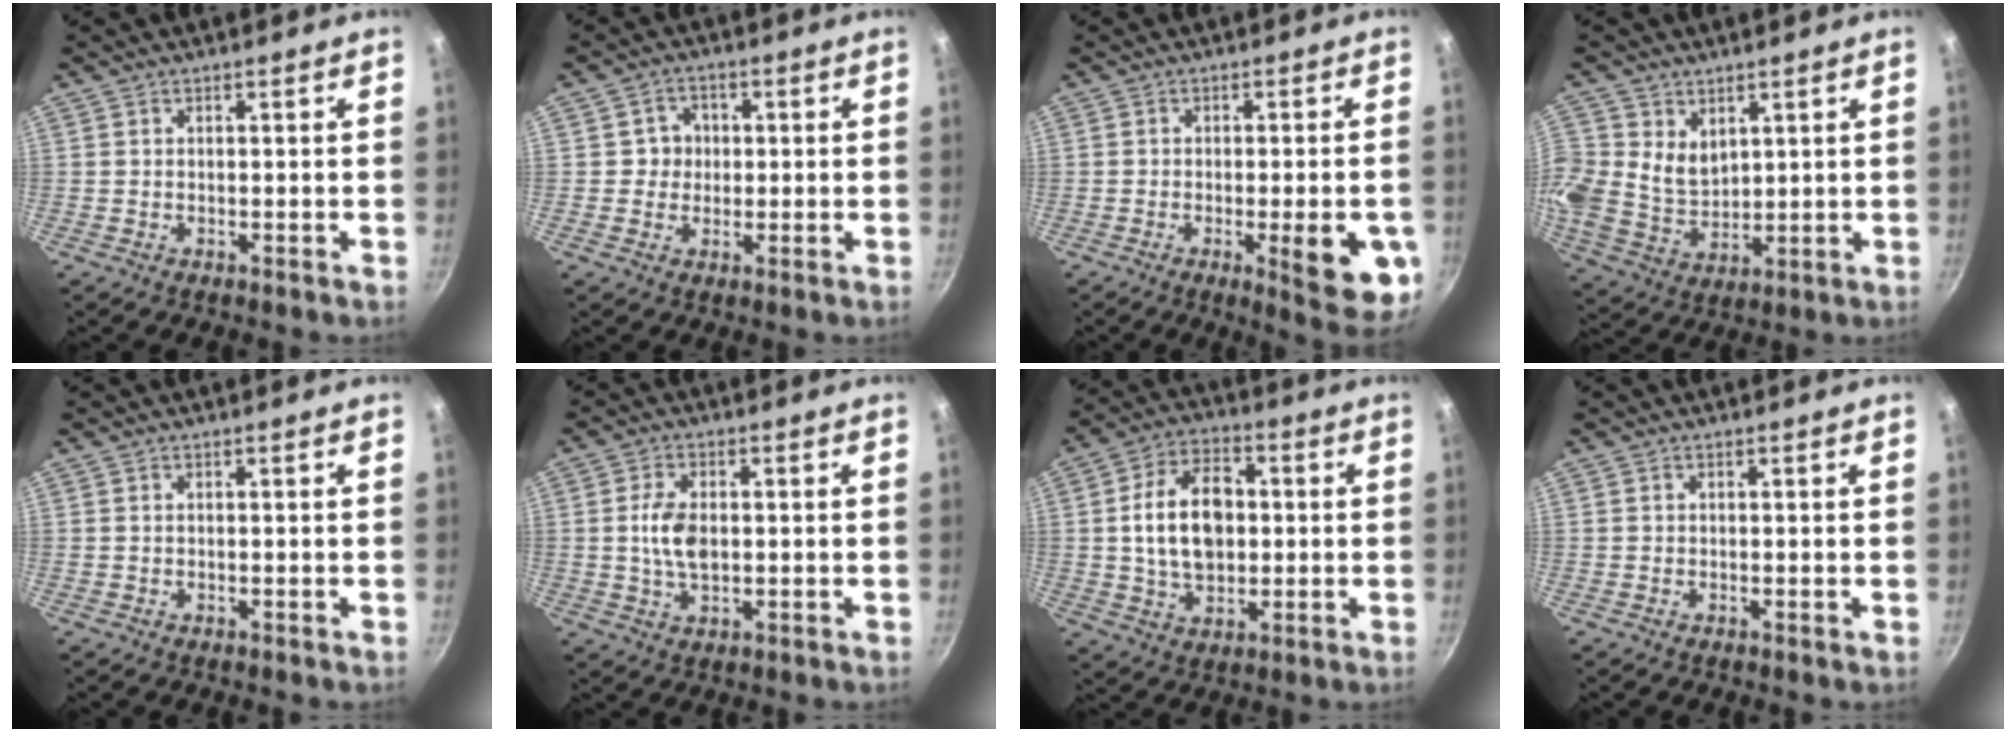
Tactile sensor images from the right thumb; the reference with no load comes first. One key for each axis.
{"total": 4.1, "fx": 0.2, "fy": 3.9, "fz": 1.3, "tx": 0.012, "ty": 0.005, "tz": -0.002}
{"total": 11.8, "fx": -3.3, "fy": 3.0, "fz": 10.9, "tx": -0.113, "ty": 0.005, "tz": -0.038}
{"total": 11.3, "fx": 4.0, "fy": 9.1, "fz": 5.6, "tx": -0.115, "ty": -0.011, "tz": 0.088}
{"total": 0.0}
{"total": 6.6, "fx": 0.2, "fy": 3.8, "fz": 5.3, "tx": -0.099, "ty": 0.001, "tz": 0.002}
{"total": 14.2, "fx": 0.8, "fy": 9.5, "fz": 10.5, "tx": -0.150, "ty": 0.016, "tz": 0.010}
{"total": 0.0}